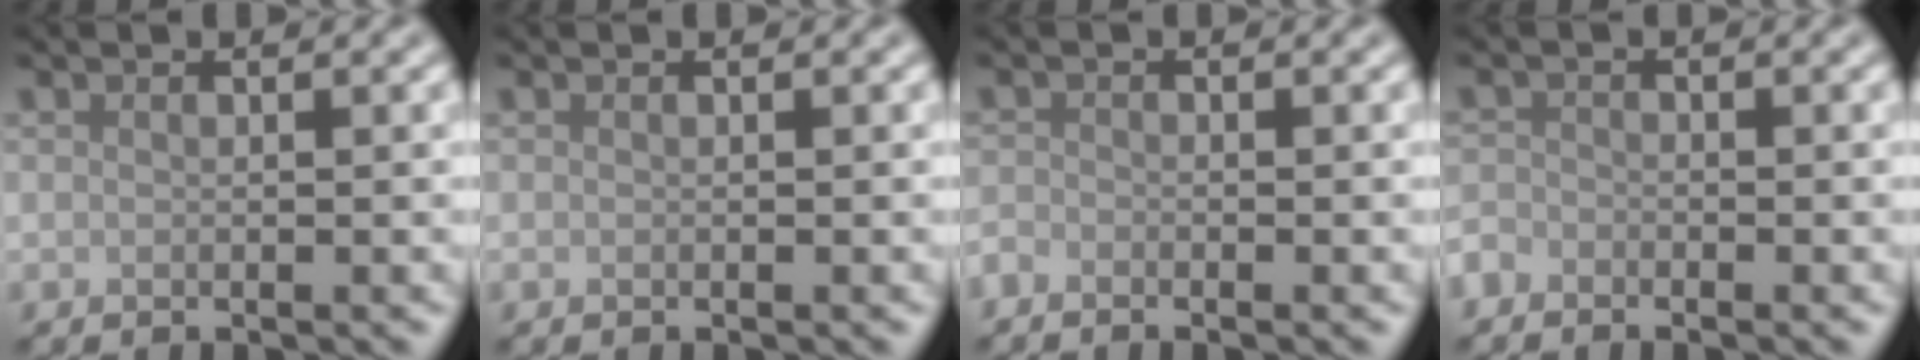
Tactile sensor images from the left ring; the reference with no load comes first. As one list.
[{"total": 0.0}, {"total": 0.9, "force": [-0.9, 0.3, 0.2], "torque": [-0.004, -0.002, -0.022]}, {"total": 1.4, "force": [-1.2, 0.6, 0.1], "torque": [-0.005, 0.002, -0.033]}]